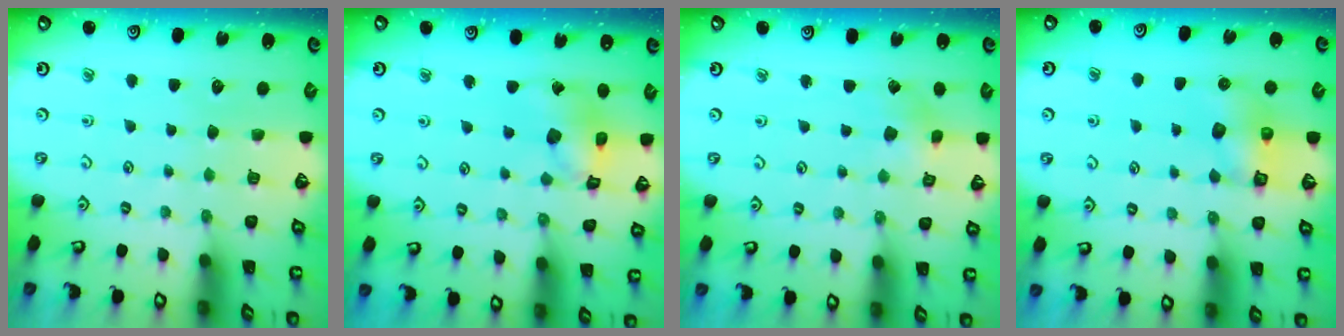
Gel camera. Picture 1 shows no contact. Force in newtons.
{"total": 11.9, "press": 11.8, "slide": 1.4}
{"total": 3.2, "press": 3.2, "slide": 0.3}
{"total": 8.8, "press": 8.8, "slide": 0.6}